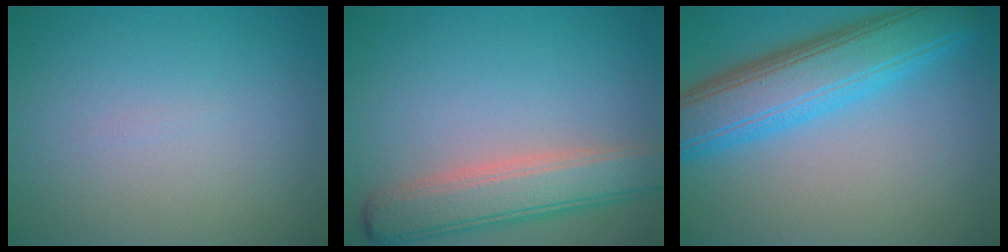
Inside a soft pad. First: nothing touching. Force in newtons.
{"total": 5.4, "press": 5.4, "slide": 0.5}
{"total": 8.4, "press": 8.3, "slide": 0.2}